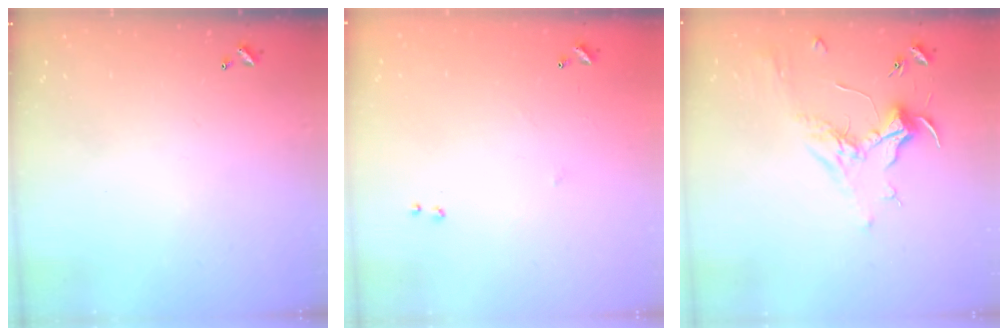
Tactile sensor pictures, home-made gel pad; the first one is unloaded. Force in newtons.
{"total": 6.4, "press": 6.3, "slide": 0.8}
{"total": 2.0, "press": 1.9, "slide": 0.7}